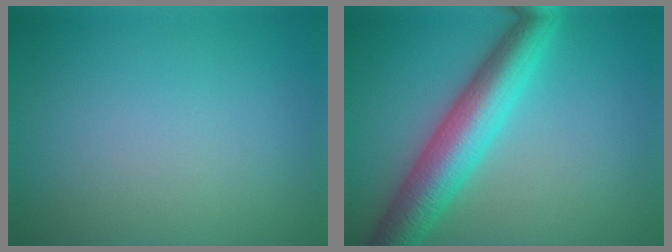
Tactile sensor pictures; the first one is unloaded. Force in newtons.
{"total": 7.5, "press": 7.5, "slide": 0.2}